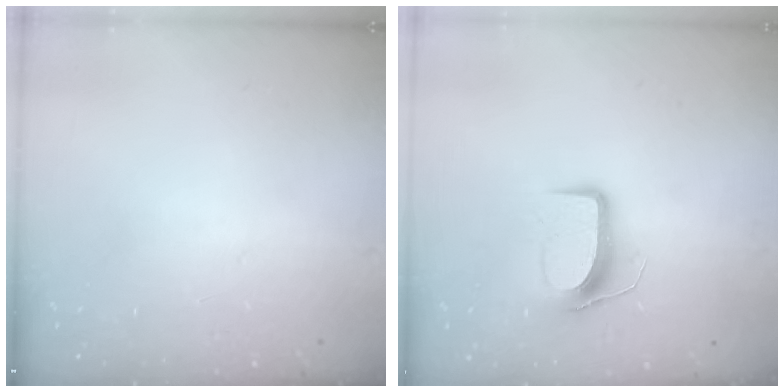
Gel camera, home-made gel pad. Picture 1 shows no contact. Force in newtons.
{"total": 9.5, "press": 9.5, "slide": 0.3}